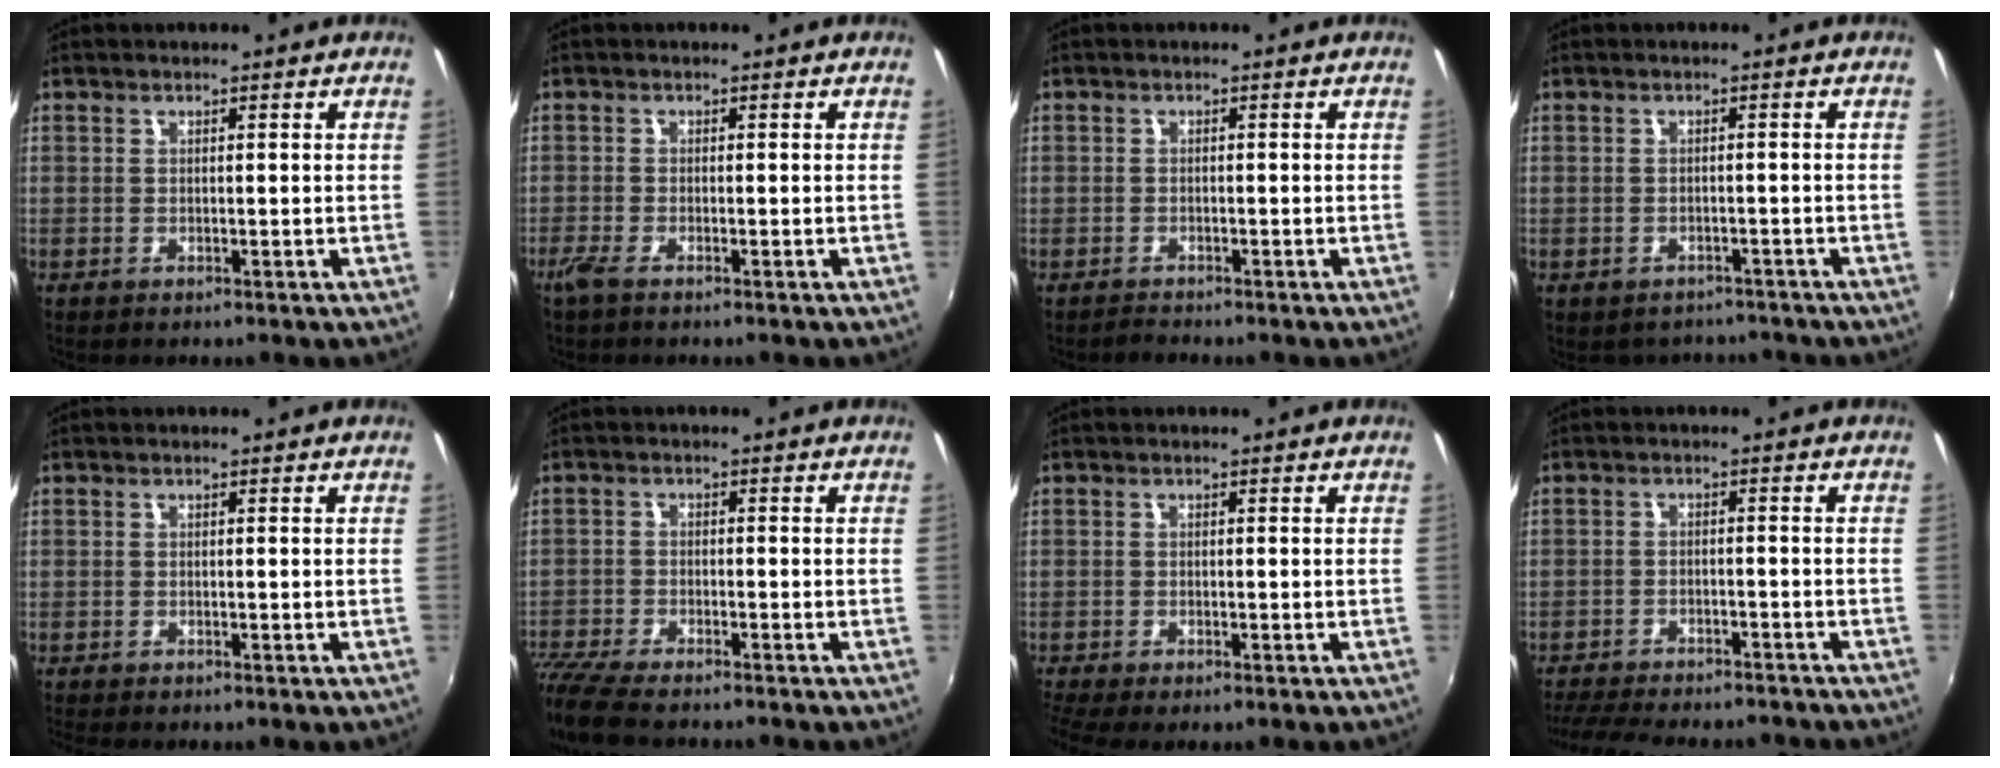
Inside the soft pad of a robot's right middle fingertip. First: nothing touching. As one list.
[{"total": 2.1, "force": [-1.6, 0.3, 1.3], "torque": [-0.031, -0.008, -0.033]}, {"total": 1.4, "force": [-1.3, 0.6, -0.3], "torque": [0.000, 0.005, -0.023]}, {"total": 4.5, "force": [-3.9, 2.3, 0.8], "torque": [-0.021, -0.011, -0.048]}, {"total": 2.3, "force": [-1.9, 0.5, 1.3], "torque": [-0.024, -0.014, -0.028]}, {"total": 9.3, "force": [-8.1, 1.5, 4.2], "torque": [-0.115, -0.035, -0.151]}, {"total": 5.0, "force": [-3.8, 1.0, 3.1], "torque": [-0.075, -0.029, -0.066]}, {"total": 14.9, "force": [-13.0, 3.7, 6.4], "torque": [-0.140, -0.026, -0.188]}]